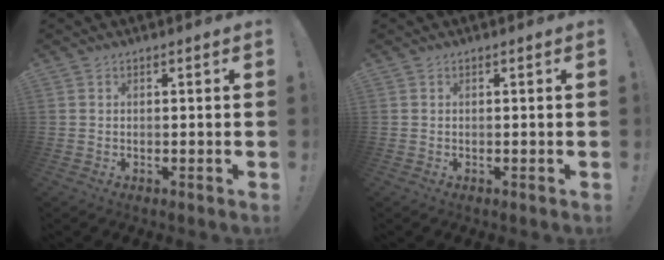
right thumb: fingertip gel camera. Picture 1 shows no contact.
{"total": 0.0}